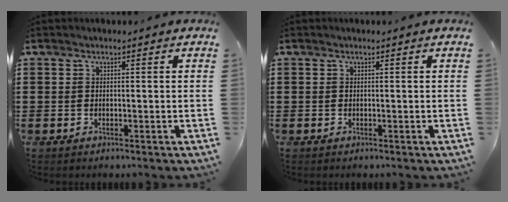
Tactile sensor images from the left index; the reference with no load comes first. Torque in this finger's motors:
{"motor_torque": [0.00, 0.00, 0.00, 0.01]}